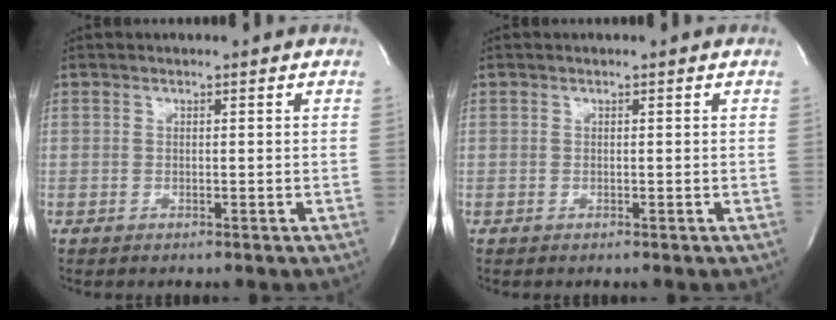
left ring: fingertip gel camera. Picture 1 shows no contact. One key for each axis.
{"total": 0.0}